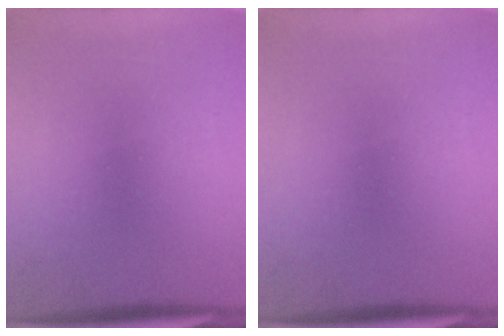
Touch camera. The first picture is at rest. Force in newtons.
{"total": 0.0}